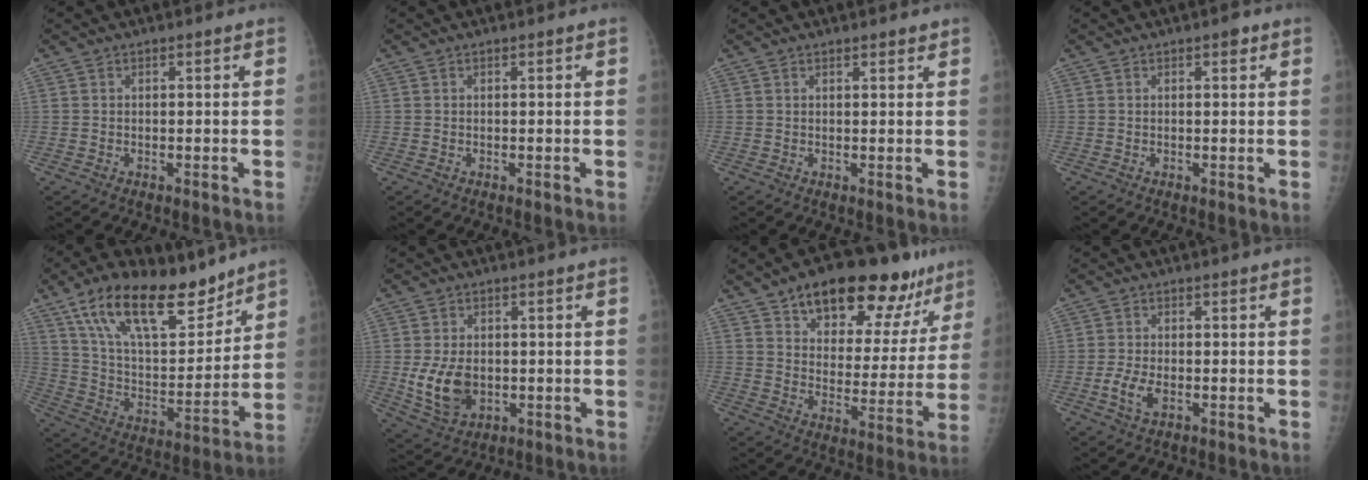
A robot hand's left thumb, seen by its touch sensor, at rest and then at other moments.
{"total": 0.0}
{"total": 1.5, "force": [1.2, 0.4, 0.7], "torque": [-0.007, -0.004, 0.017]}
{"total": 1.2, "force": [0.6, 0.6, 0.9], "torque": [-0.007, 0.001, 0.006]}
{"total": 21.9, "force": [14.8, 9.3, 13.2], "torque": [-0.191, -0.060, 0.263]}
{"total": 9.0, "force": [-0.9, 6.3, 6.4], "torque": [-0.103, -0.006, -0.002]}
{"total": 21.8, "force": [14.8, 10.4, 12.3], "torque": [-0.126, -0.050, 0.216]}
{"total": 4.1, "force": [-1.3, 2.1, 3.2], "torque": [-0.073, 0.001, -0.025]}